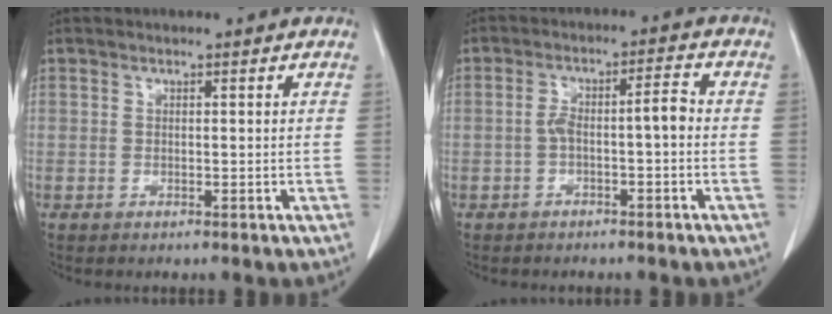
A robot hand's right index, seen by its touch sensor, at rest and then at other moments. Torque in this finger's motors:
{"motor_torque": [0.35, -0.20, 0.10, 0.05]}